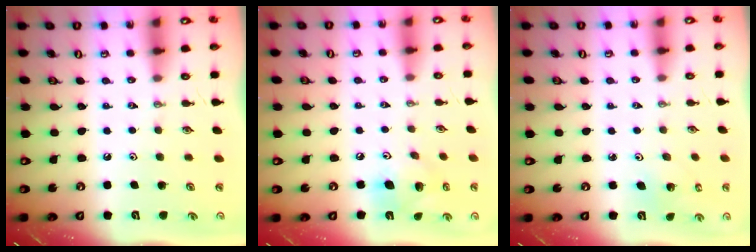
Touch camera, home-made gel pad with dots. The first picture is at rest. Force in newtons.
{"total": 11.9, "press": 11.6, "slide": 2.6}
{"total": 2.2, "press": 2.2, "slide": 0.2}